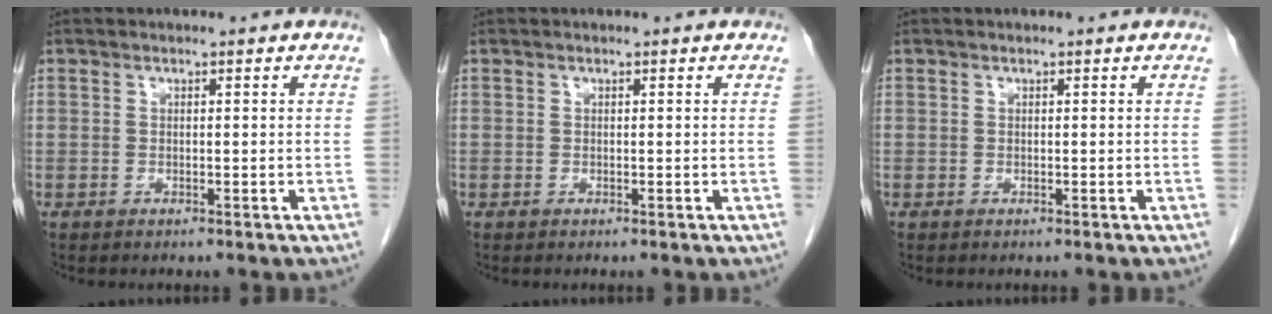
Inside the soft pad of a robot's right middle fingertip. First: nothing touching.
{"total": 0.0}
{"total": 0.0}